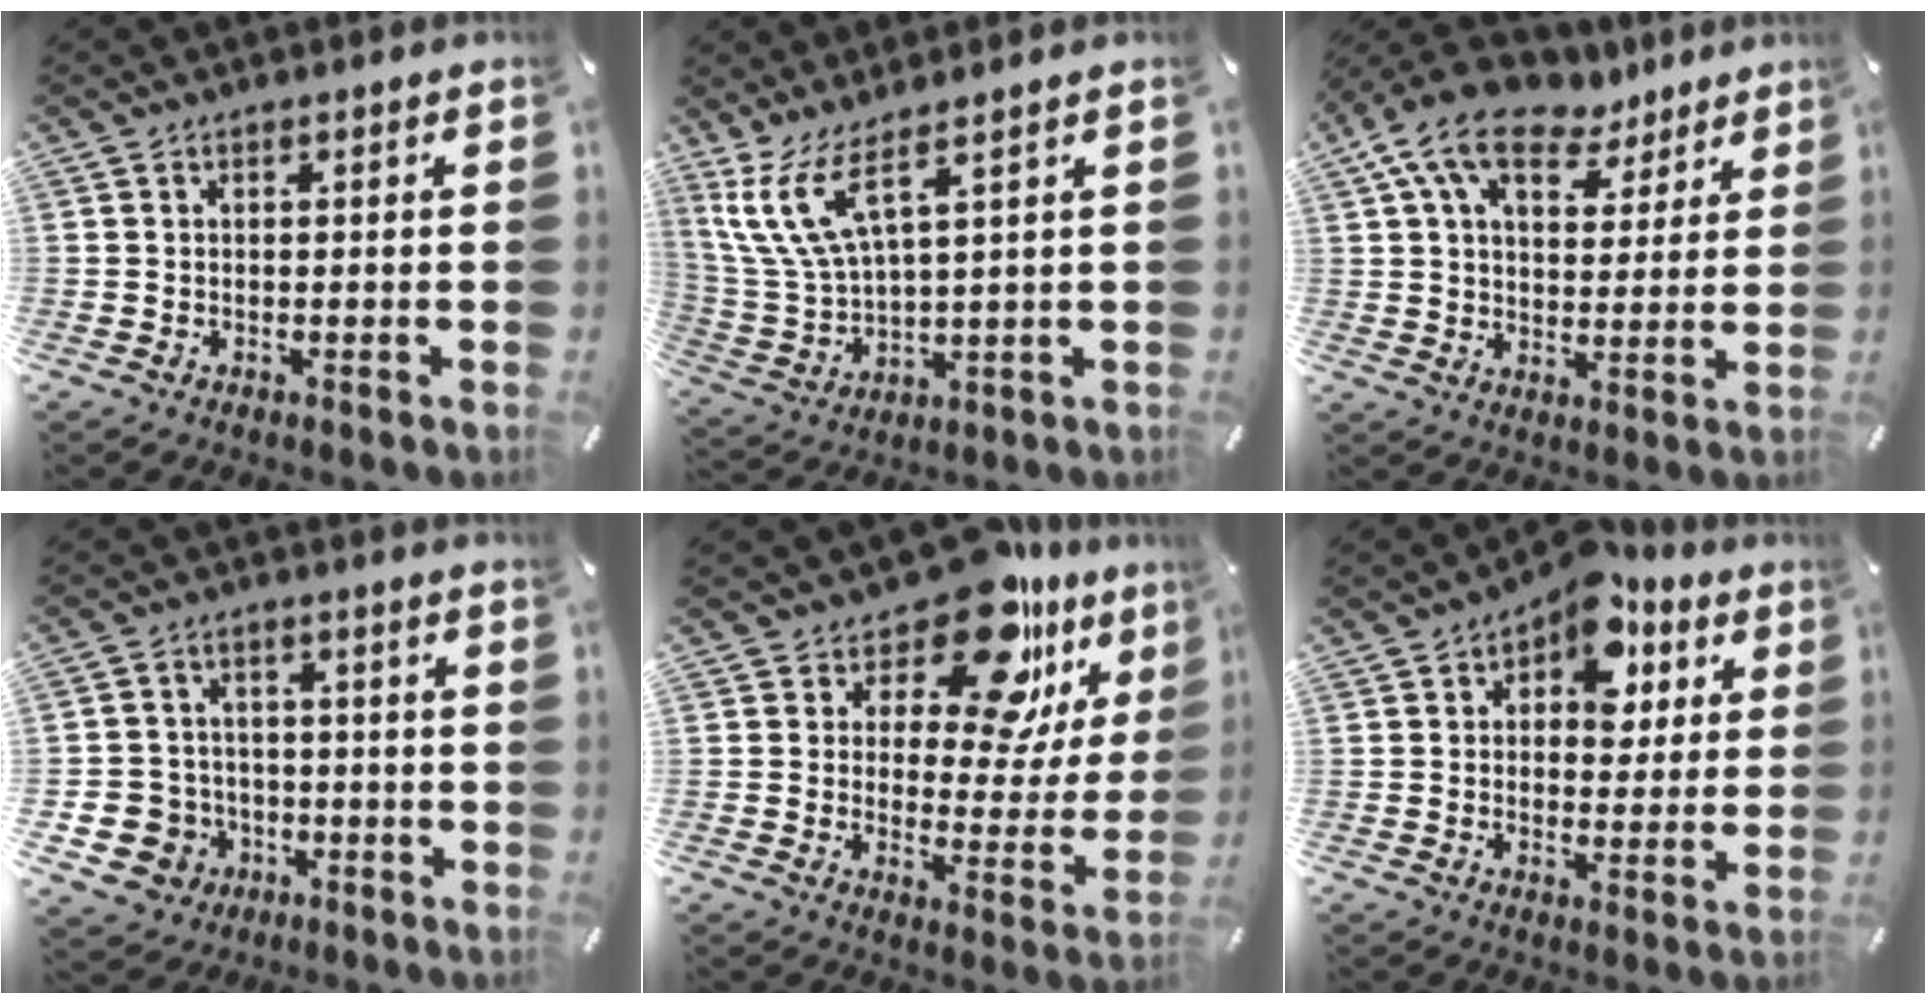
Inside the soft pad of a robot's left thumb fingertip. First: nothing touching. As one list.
[{"total": 11.4, "force": [6.7, 3.8, 8.4], "torque": [-0.208, -0.025, 0.120]}, {"total": 14.0, "force": [8.5, 8.5, 7.1], "torque": [-0.129, -0.036, 0.156]}, {"total": 7.4, "force": [-2.4, 6.9, 1.0], "torque": [-0.040, 0.012, -0.042]}, {"total": 15.9, "force": [11.4, 7.3, 8.4], "torque": [-0.127, -0.087, 0.198]}, {"total": 12.1, "force": [6.3, 8.0, 6.6], "torque": [-0.091, -0.039, 0.109]}]